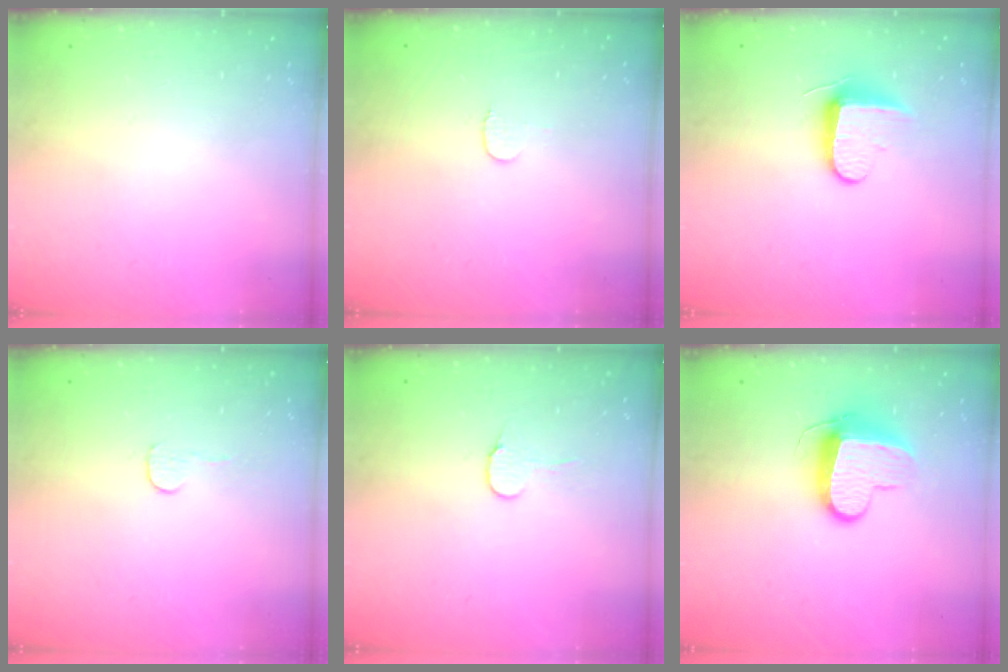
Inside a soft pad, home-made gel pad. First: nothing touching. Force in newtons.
{"total": 3.5, "press": 3.5, "slide": 0.4}
{"total": 8.7, "press": 8.6, "slide": 1.4}
{"total": 3.0, "press": 3.0, "slide": 0.3}
{"total": 6.1, "press": 6.1, "slide": 0.5}
{"total": 10.9, "press": 10.8, "slide": 0.6}